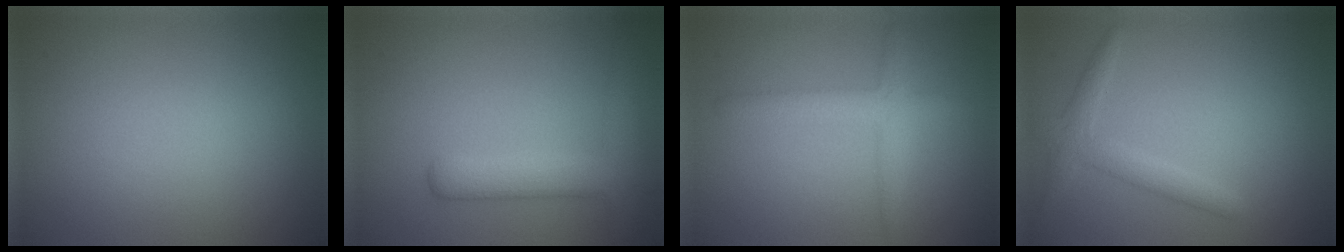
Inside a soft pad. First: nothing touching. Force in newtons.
{"total": 4.3, "press": 4.3, "slide": 0.2}
{"total": 2.6, "press": 2.6, "slide": 0.1}
{"total": 2.3, "press": 2.3, "slide": 0.1}